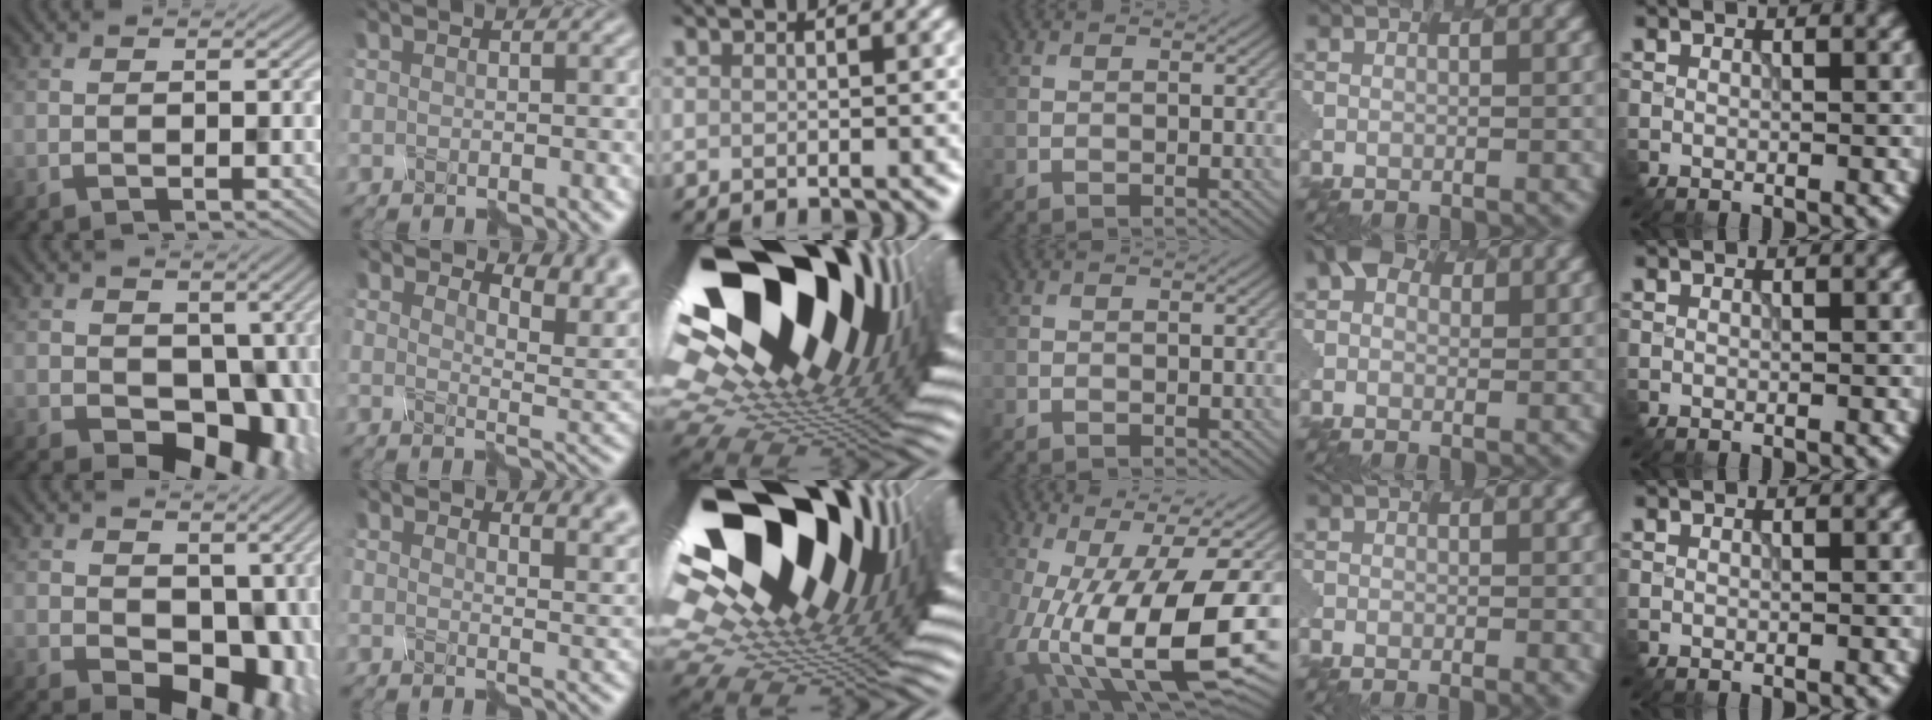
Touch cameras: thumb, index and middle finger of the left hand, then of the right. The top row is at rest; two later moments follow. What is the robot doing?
{"motion": "disassemble", "object": "spray bottle"}